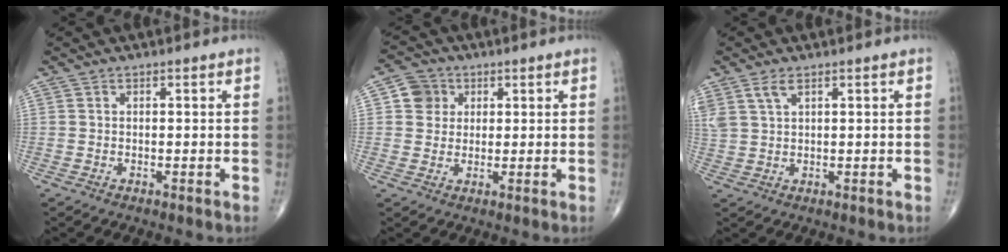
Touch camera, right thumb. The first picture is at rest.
{"total": 5.0, "force": [1.4, 4.7, 1.3], "torque": [0.004, 0.001, 0.018]}
{"total": 3.9, "force": [2.3, 1.7, 2.7], "torque": [-0.066, 0.004, 0.056]}